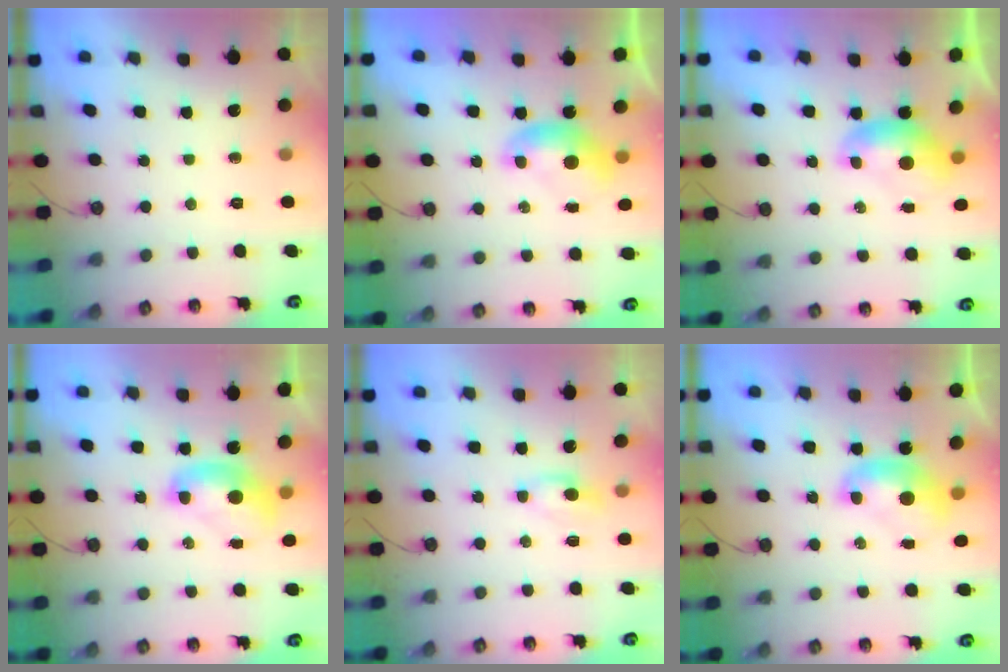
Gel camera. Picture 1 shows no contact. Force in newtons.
{"total": 0.0}
{"total": 0.0}
{"total": 2.7, "press": 2.6, "slide": 0.6}
{"total": 0.5, "press": 0.3, "slide": 0.5}
{"total": 1.6, "press": 1.6, "slide": 0.2}